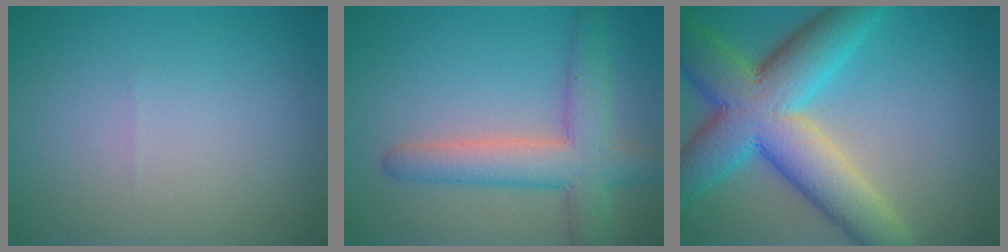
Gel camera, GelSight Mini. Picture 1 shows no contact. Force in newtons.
{"total": 5.9, "press": 5.9, "slide": 0.2}
{"total": 11.7, "press": 11.6, "slide": 0.7}